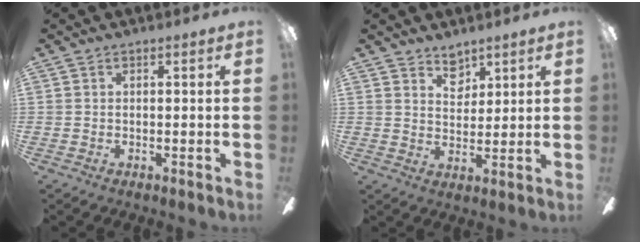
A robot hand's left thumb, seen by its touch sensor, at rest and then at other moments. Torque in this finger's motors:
{"motor_torque": [0.20, -0.15, -0.29, 0.10, -0.01]}